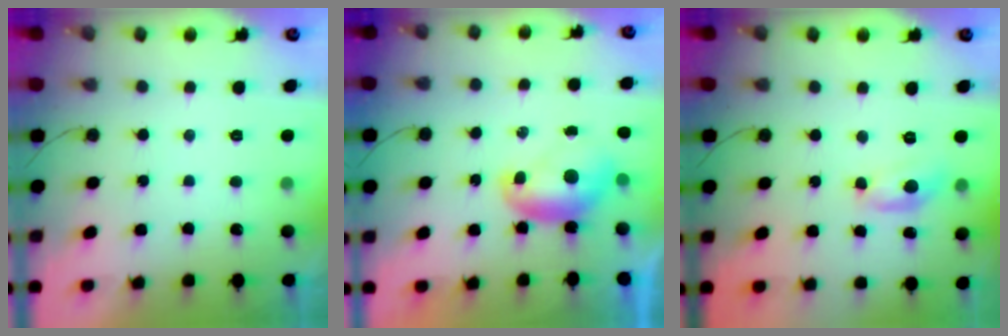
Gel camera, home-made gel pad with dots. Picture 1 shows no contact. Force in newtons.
{"total": 8.3, "press": 8.3, "slide": 0.3}
{"total": 8.3, "press": 8.3, "slide": 0.6}